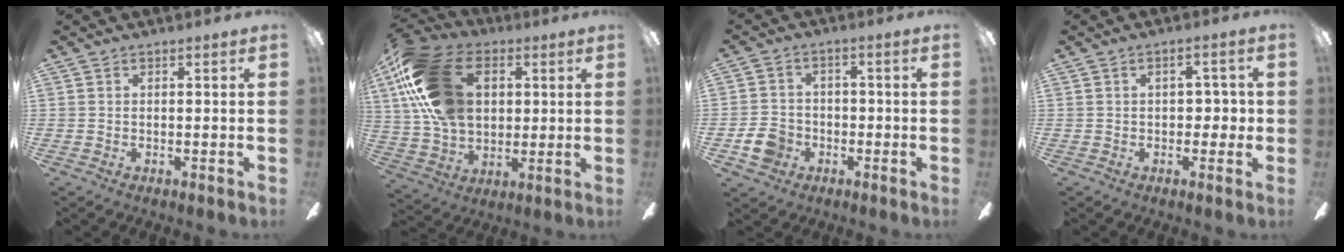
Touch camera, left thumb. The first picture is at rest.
{"total": 23.1, "force": [6.9, 15.5, 15.7], "torque": [-0.318, 0.005, 0.125]}
{"total": 6.7, "force": [-2.6, 5.5, 2.8], "torque": [-0.074, 0.019, -0.048]}
{"total": 4.9, "force": [0.4, 3.0, 3.9], "torque": [-0.051, 0.005, -0.001]}